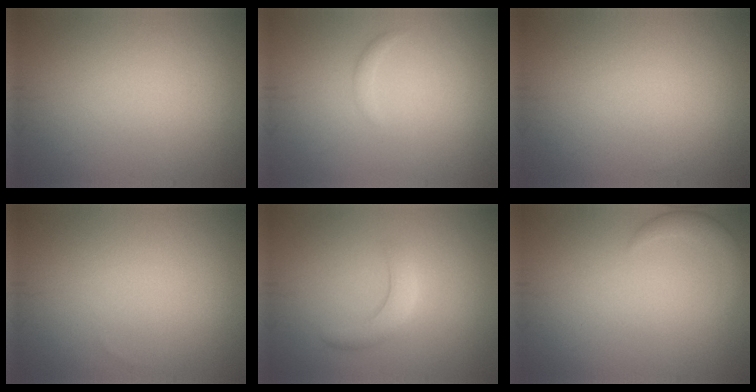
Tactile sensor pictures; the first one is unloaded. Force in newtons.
{"total": 0.7, "press": 0.7, "slide": 0.0}
{"total": 0.0}
{"total": 0.0}
{"total": 2.3, "press": 2.2, "slide": 0.2}
{"total": 2.2, "press": 2.2, "slide": 0.2}